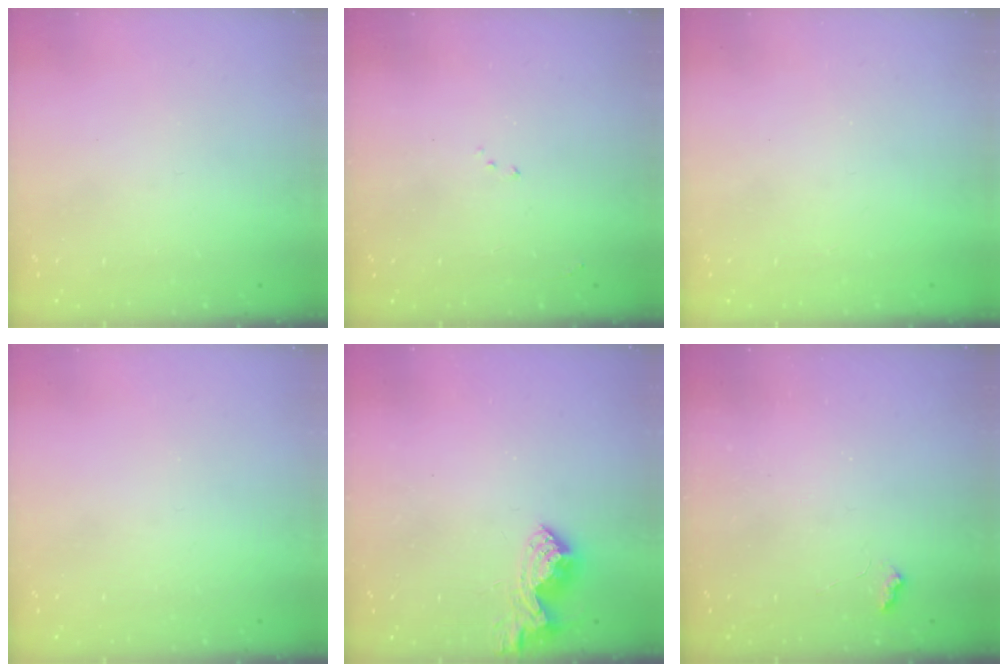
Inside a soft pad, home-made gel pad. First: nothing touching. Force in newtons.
{"total": 5.0, "press": 4.9, "slide": 0.8}
{"total": 1.2, "press": 1.0, "slide": 0.6}
{"total": 0.0}
{"total": 13.7, "press": 13.6, "slide": 0.9}
{"total": 3.0, "press": 3.0, "slide": 0.5}